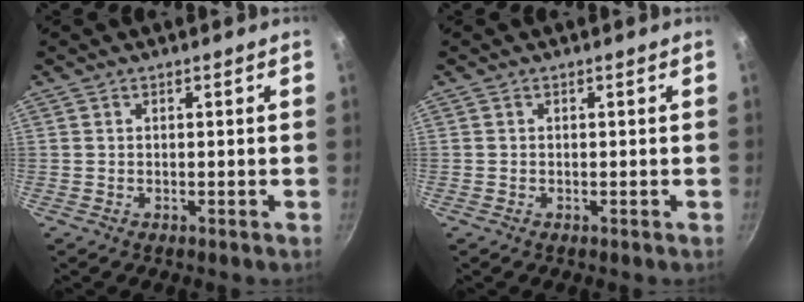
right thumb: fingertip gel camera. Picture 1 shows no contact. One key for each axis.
{"total": 0.0}